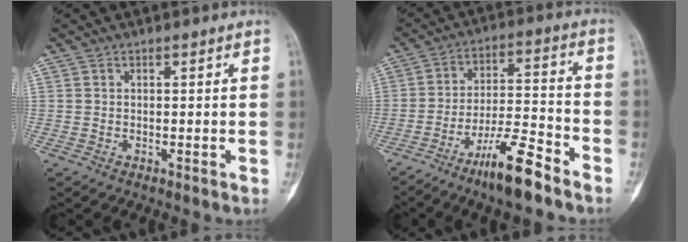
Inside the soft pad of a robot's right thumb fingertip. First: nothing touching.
{"total": 11.7, "force": [-8.1, 2.2, 8.1], "torque": [-0.145, 0.061, -0.143]}